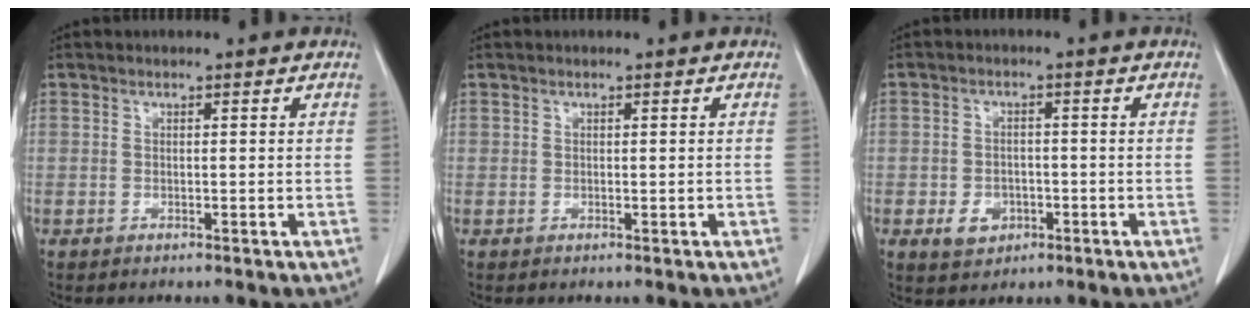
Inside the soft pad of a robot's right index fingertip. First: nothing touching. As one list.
[{"total": 0.0}, {"total": 4.2, "force": [-1.6, 3.3, 2.1], "torque": [-0.032, 0.002, -0.016]}]